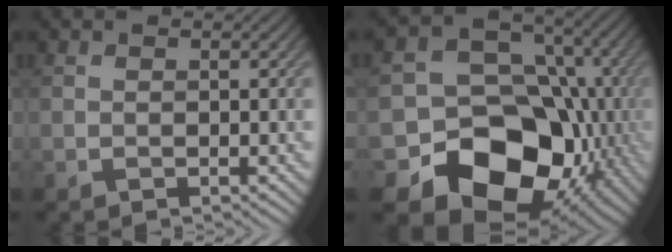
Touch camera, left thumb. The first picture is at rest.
{"total": 15.7, "force": [-5.4, 12.5, 7.9], "torque": [-0.151, -0.045, -0.093]}